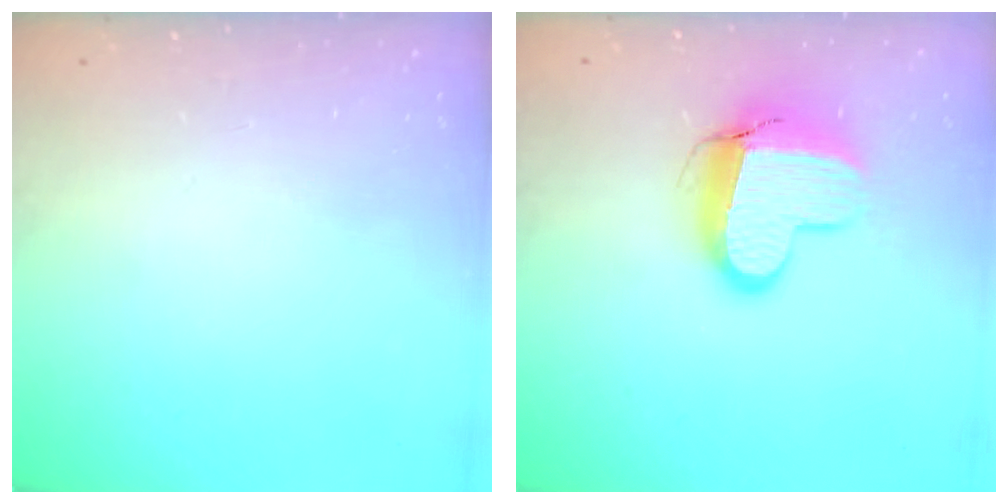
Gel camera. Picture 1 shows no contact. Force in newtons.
{"total": 11.6, "press": 11.6, "slide": 0.6}